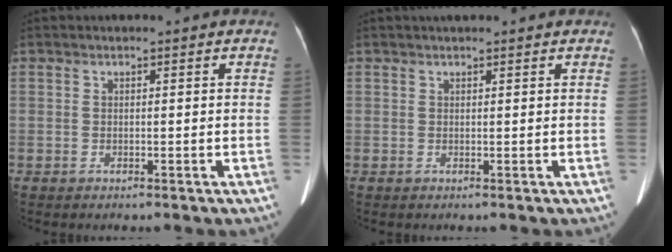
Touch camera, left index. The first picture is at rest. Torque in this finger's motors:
{"motor_torque": [0.11, -0.09, 0.00, 0.00]}